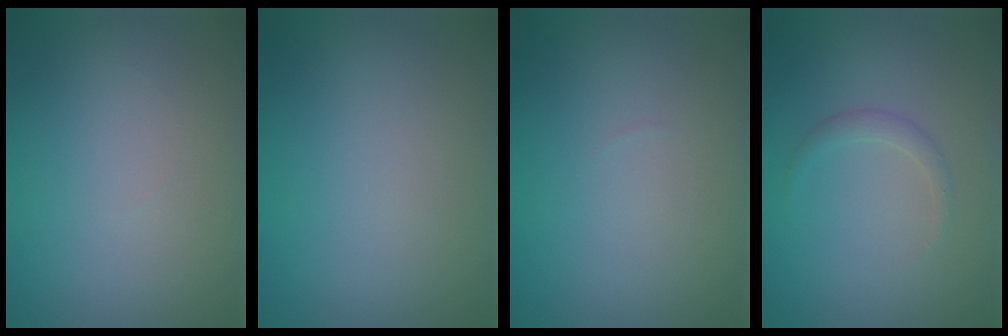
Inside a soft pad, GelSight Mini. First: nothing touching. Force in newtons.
{"total": 0.0}
{"total": 0.0}
{"total": 1.1, "press": 1.1, "slide": 0.0}